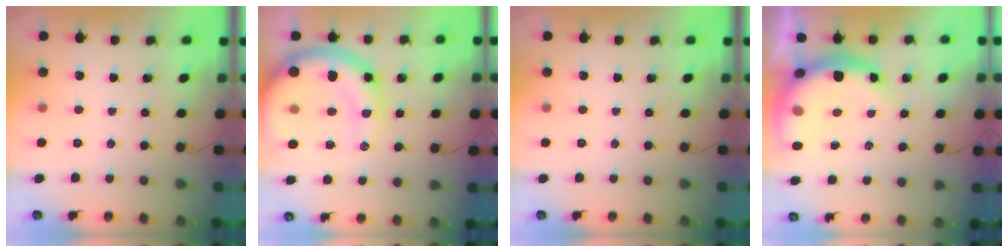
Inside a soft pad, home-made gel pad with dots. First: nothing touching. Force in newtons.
{"total": 16.9, "press": 16.6, "slide": 3.4}
{"total": 0.0}
{"total": 10.5, "press": 10.1, "slide": 2.7}